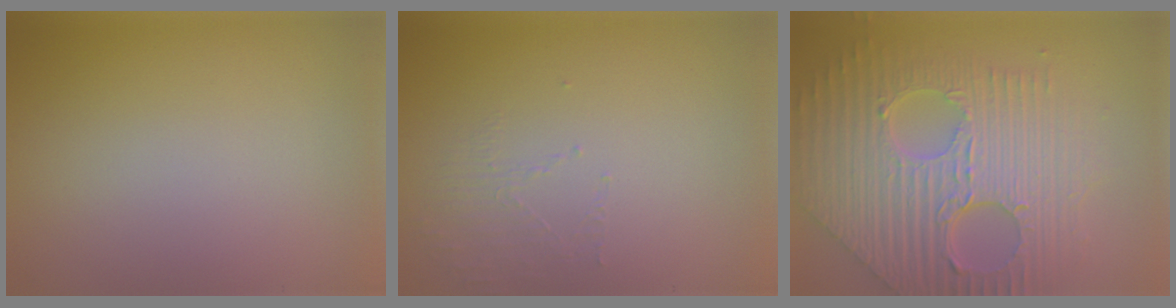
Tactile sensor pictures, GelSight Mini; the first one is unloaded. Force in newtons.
{"total": 1.4, "press": 0.4, "slide": 1.4}
{"total": 10.3, "press": 7.1, "slide": 7.5}